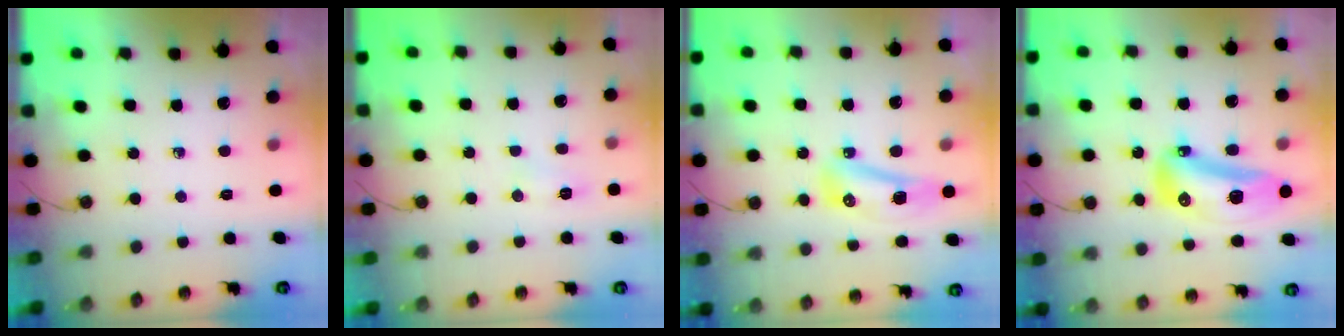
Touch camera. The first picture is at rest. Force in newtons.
{"total": 6.7, "press": 6.2, "slide": 2.5}
{"total": 20.2, "press": 11.9, "slide": 16.3}
{"total": 15.6, "press": 15.4, "slide": 2.1}